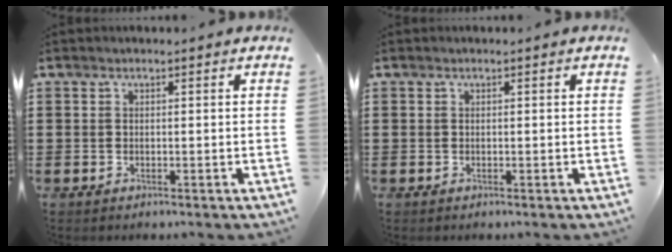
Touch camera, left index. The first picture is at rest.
{"total": 0.0}